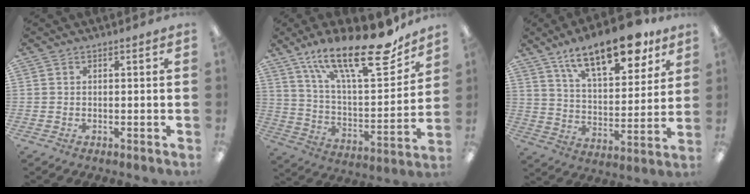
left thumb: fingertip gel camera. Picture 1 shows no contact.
{"total": 25.2, "force": [17.9, 7.6, 16.0], "torque": [-0.250, -0.111, 0.298]}
{"total": 18.3, "force": [12.8, 7.1, 11.0], "torque": [-0.167, -0.067, 0.213]}